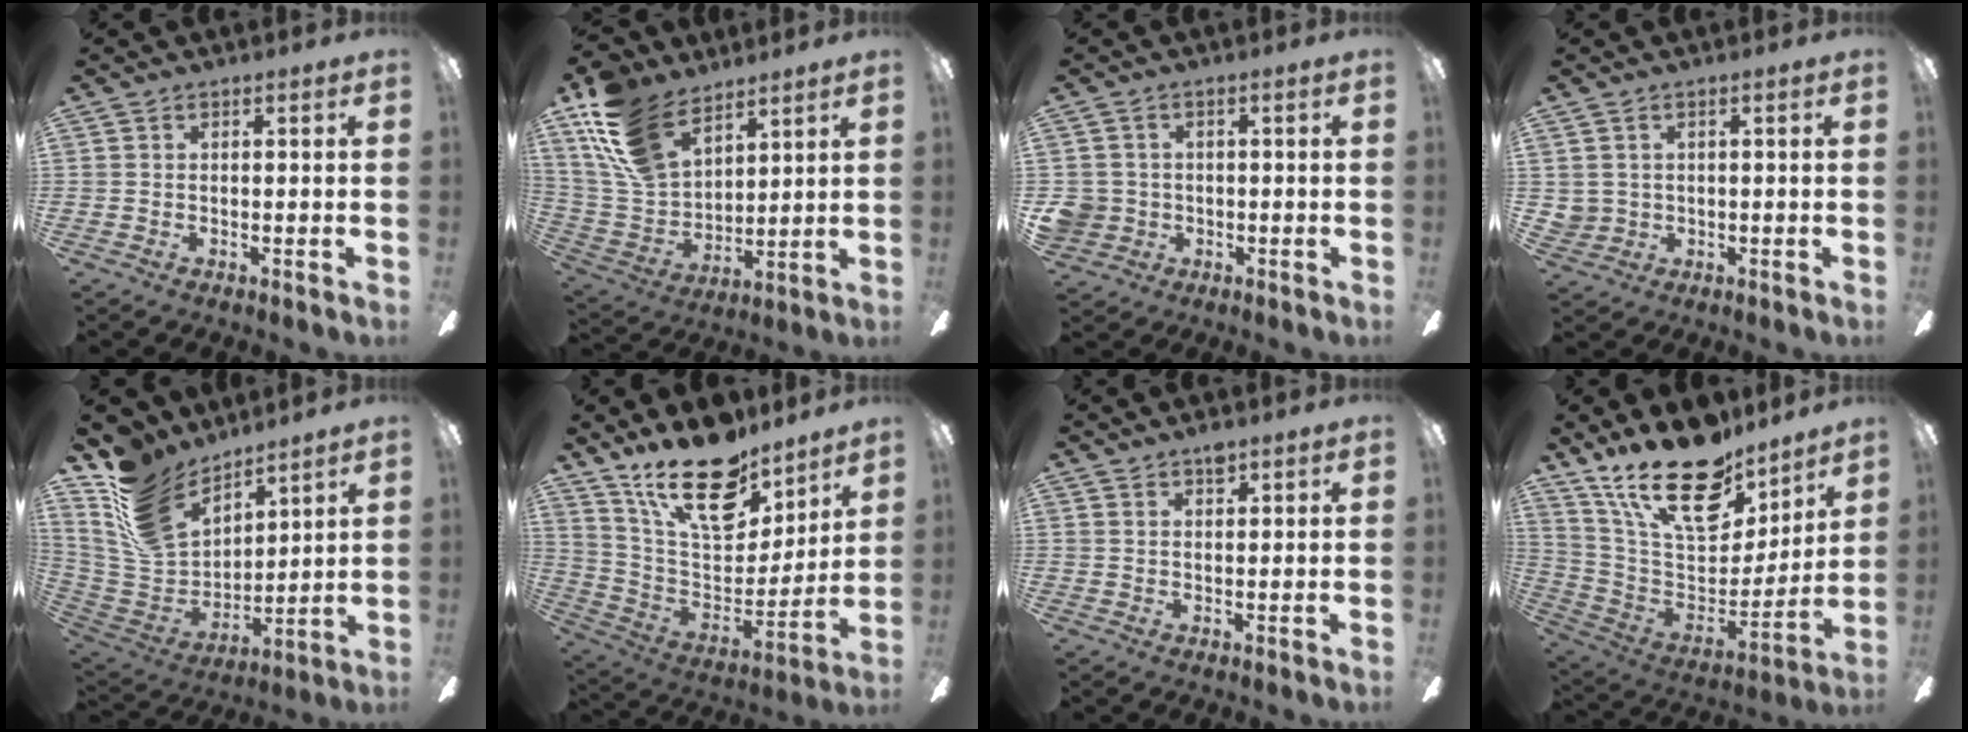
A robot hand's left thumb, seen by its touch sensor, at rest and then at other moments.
{"total": 17.3, "force": [11.7, 9.5, 8.5], "torque": [-0.196, -0.046, 0.226]}
{"total": 4.6, "force": [-0.4, 4.5, 0.8], "torque": [-0.029, 0.008, -0.008]}
{"total": 2.7, "force": [1.1, 2.4, -0.1], "torque": [-0.006, 0.004, 0.024]}
{"total": 16.8, "force": [11.5, 9.7, 7.5], "torque": [-0.199, -0.076, 0.221]}
{"total": 21.7, "force": [15.5, 9.7, 11.5], "torque": [-0.200, -0.098, 0.278]}
{"total": 2.3, "force": [1.9, 0.9, 0.9], "torque": [-0.004, -0.008, 0.032]}
{"total": 23.8, "force": [16.7, 10.9, 13.0], "torque": [-0.225, -0.109, 0.297]}